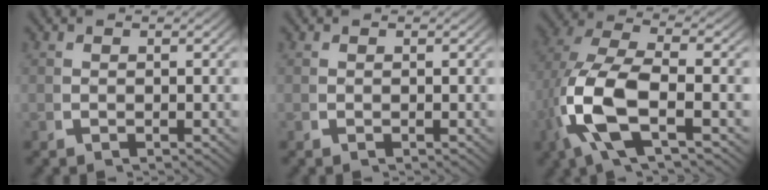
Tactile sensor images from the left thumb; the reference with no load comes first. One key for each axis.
{"total": 0.0}
{"total": 10.4, "fx": -0.6, "fy": 5.4, "fz": 8.8, "tx": -0.219, "ty": -0.031, "tz": 0.002}